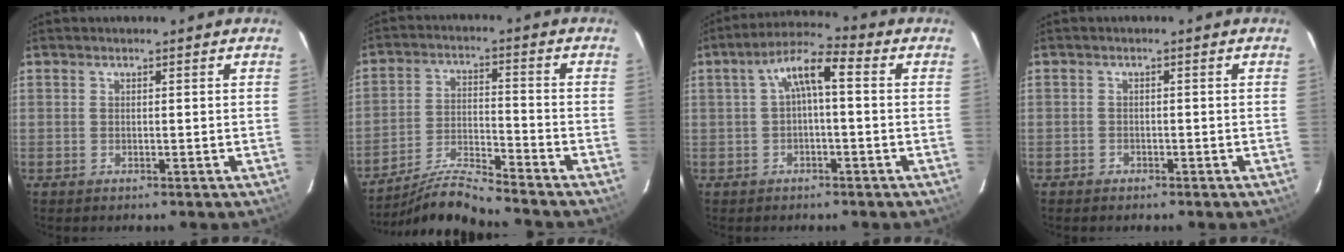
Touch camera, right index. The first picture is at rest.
{"total": 9.4, "force": [-9.0, -1.5, 2.0], "torque": [-0.054, 0.008, -0.171]}
{"total": 6.6, "force": [0.4, 1.8, 6.3], "torque": [-0.125, 0.024, 0.009]}
{"total": 1.4, "force": [-1.0, 1.0, -0.1], "torque": [-0.002, 0.004, -0.017]}